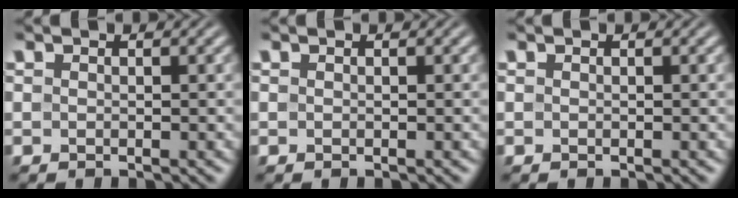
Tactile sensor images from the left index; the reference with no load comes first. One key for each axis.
{"total": 0.0}
{"total": 0.0}